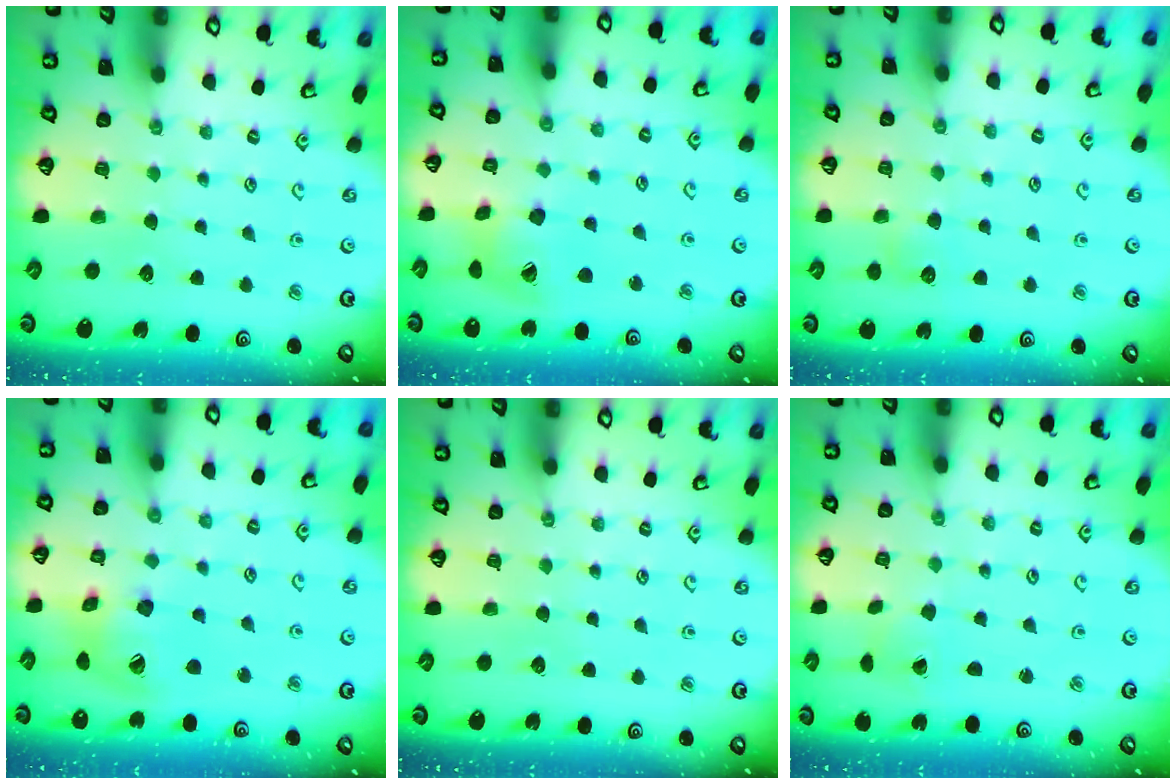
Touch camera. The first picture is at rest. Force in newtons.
{"total": 14.0, "press": 13.9, "slide": 1.7}
{"total": 5.3, "press": 5.3, "slide": 0.6}
{"total": 15.8, "press": 15.6, "slide": 2.4}
{"total": 0.0}
{"total": 1.6, "press": 1.6, "slide": 0.1}